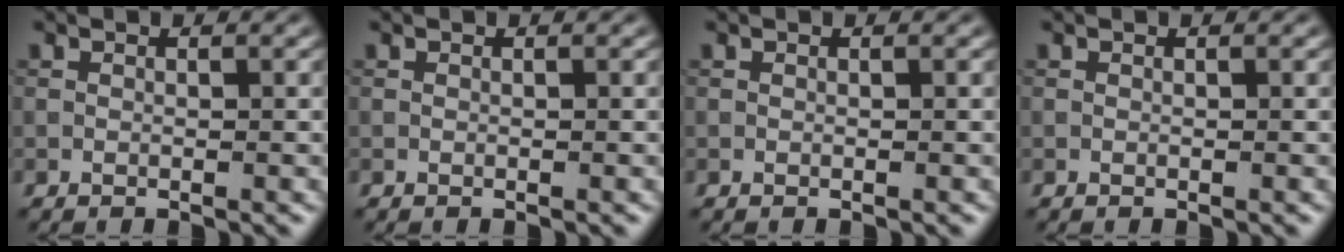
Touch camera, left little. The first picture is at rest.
{"total": 0.0}
{"total": 0.0}
{"total": 0.0}